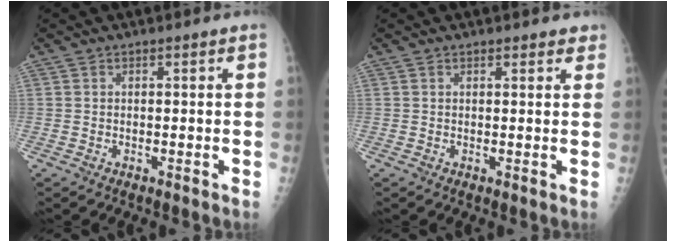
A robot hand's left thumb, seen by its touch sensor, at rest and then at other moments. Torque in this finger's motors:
{"motor_torque": [-0.17, 0.04, -0.31, -0.26, -0.01]}